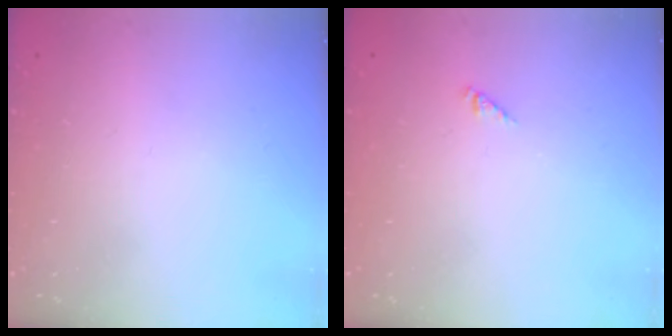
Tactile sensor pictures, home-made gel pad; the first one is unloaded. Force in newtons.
{"total": 0.0}